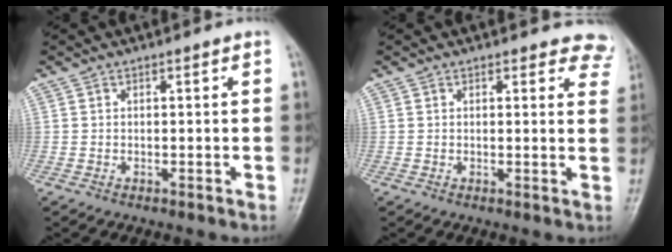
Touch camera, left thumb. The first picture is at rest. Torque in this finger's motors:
{"motor_torque": [-0.20, 0.05, -0.60, -0.08, 0.02]}